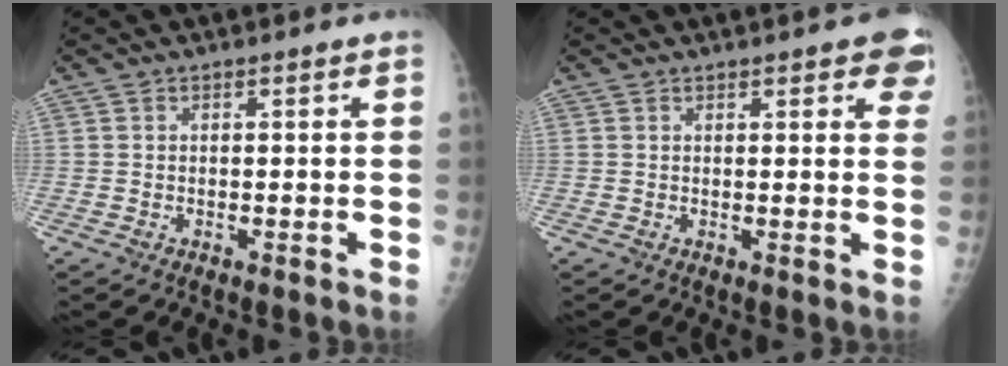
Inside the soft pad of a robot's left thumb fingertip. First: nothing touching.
{"total": 6.1, "force": [3.5, 2.0, 4.5], "torque": [-0.027, -0.005, 0.035]}